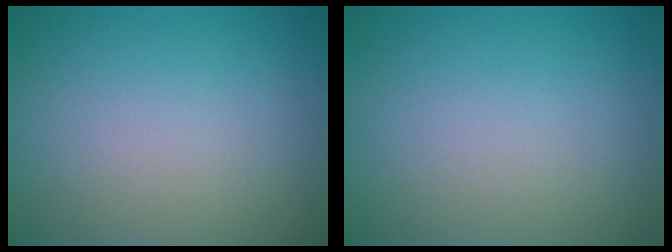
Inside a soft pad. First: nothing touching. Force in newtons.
{"total": 0.0}